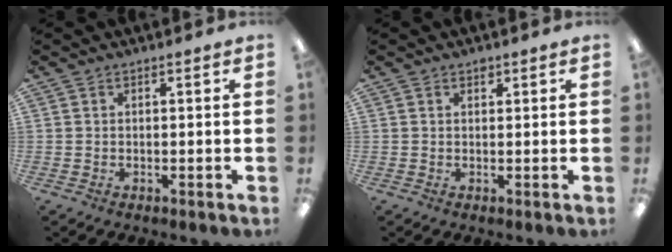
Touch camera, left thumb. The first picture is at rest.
{"total": 1.3, "force": [0.9, 0.8, 0.6], "torque": [-0.004, -0.002, 0.016]}